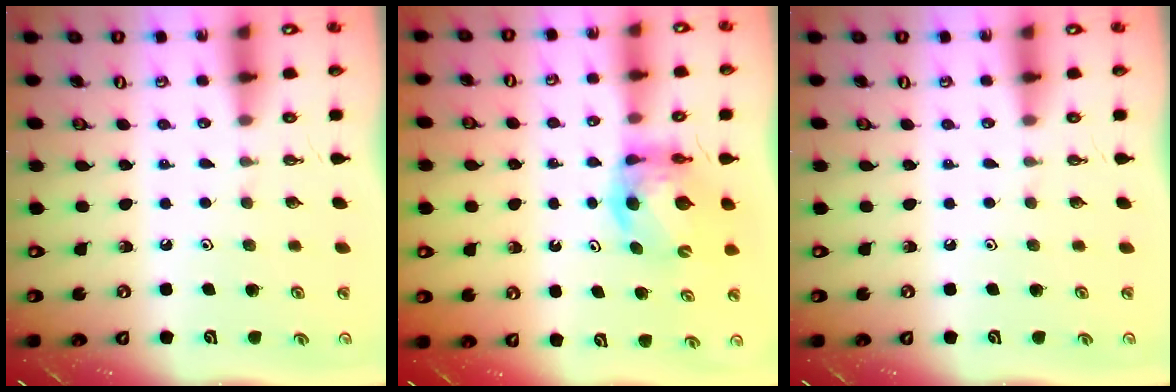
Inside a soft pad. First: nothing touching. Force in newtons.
{"total": 8.1, "press": 8.1, "slide": 0.4}
{"total": 0.0}